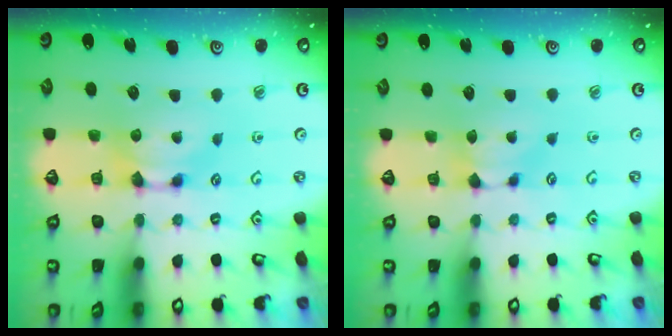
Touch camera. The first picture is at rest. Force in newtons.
{"total": 1.3, "press": 1.2, "slide": 0.6}